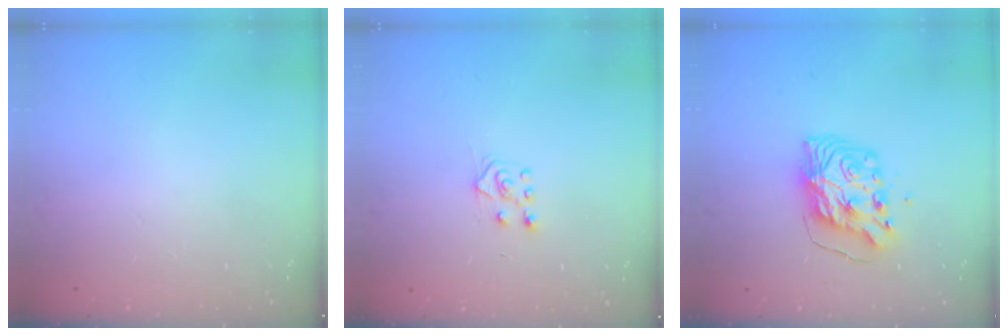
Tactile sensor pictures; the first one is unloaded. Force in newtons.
{"total": 6.1, "press": 6.1, "slide": 0.5}
{"total": 8.3, "press": 8.3, "slide": 0.9}